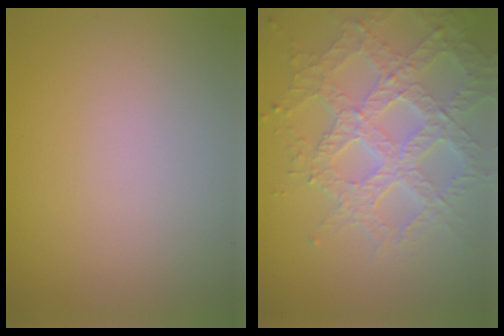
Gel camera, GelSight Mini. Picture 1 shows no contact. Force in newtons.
{"total": 7.4, "press": 5.4, "slide": 5.0}